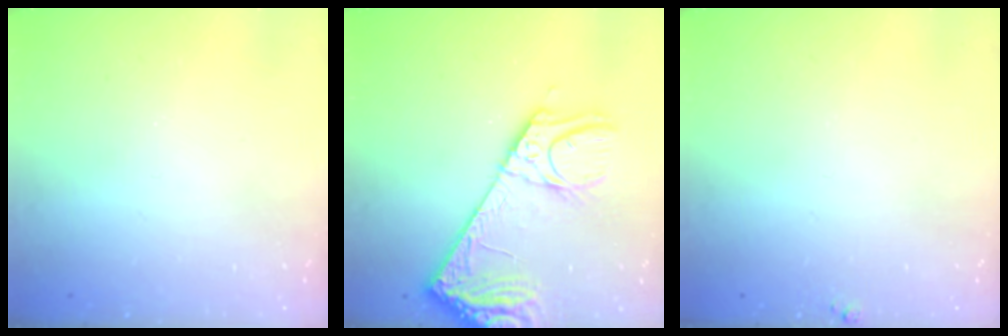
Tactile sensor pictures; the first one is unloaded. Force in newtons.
{"total": 14.8, "press": 14.5, "slide": 3.1}
{"total": 3.3, "press": 3.3, "slide": 0.4}